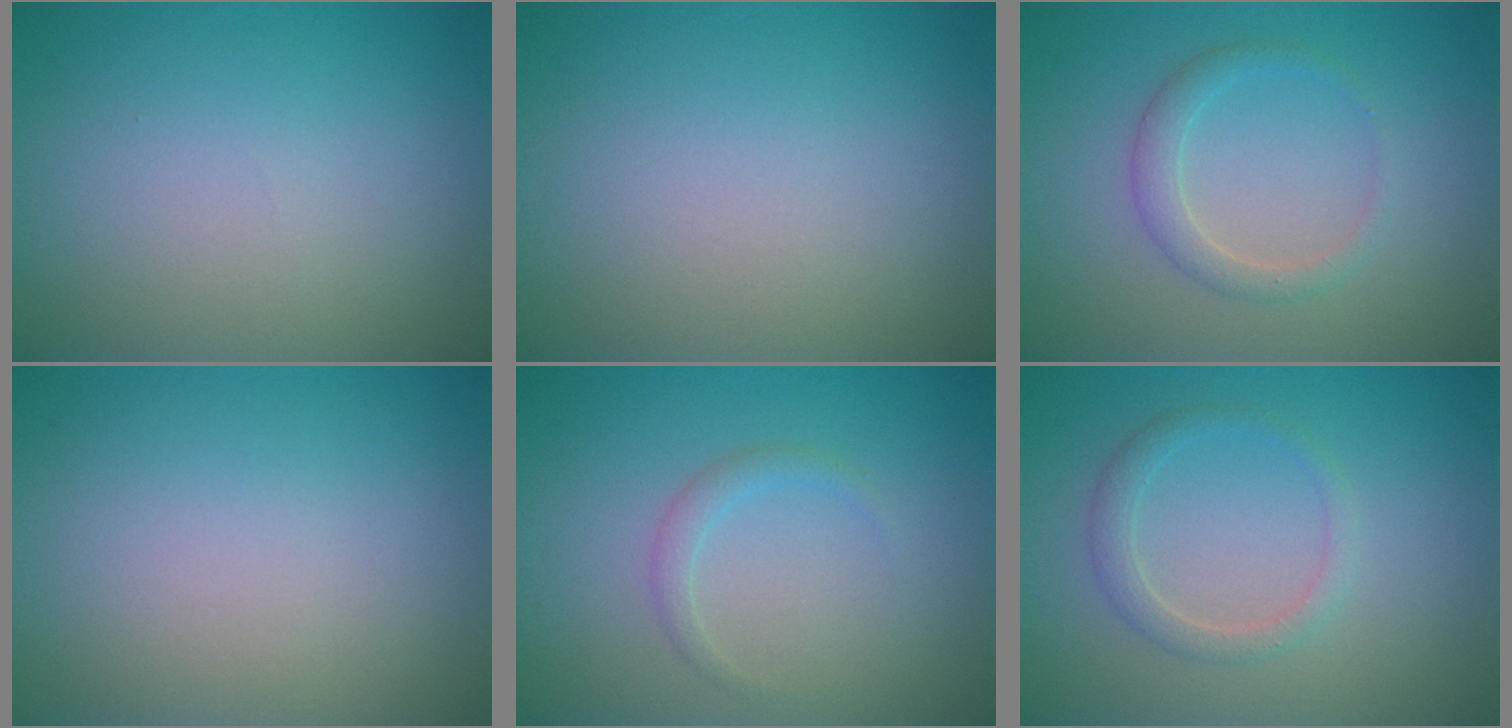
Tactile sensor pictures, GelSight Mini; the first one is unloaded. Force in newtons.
{"total": 0.0}
{"total": 1.9, "press": 1.9, "slide": 0.0}
{"total": 0.0}
{"total": 1.2, "press": 1.1, "slide": 0.2}
{"total": 1.7, "press": 1.7, "slide": 0.0}